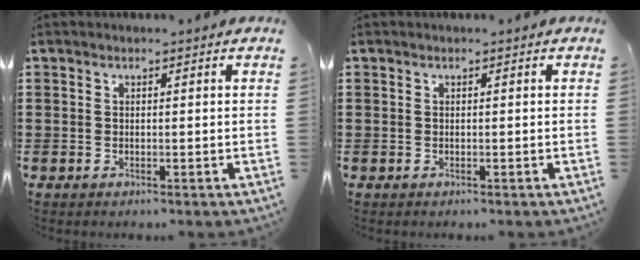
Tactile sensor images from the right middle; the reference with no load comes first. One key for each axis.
{"total": 0.0}